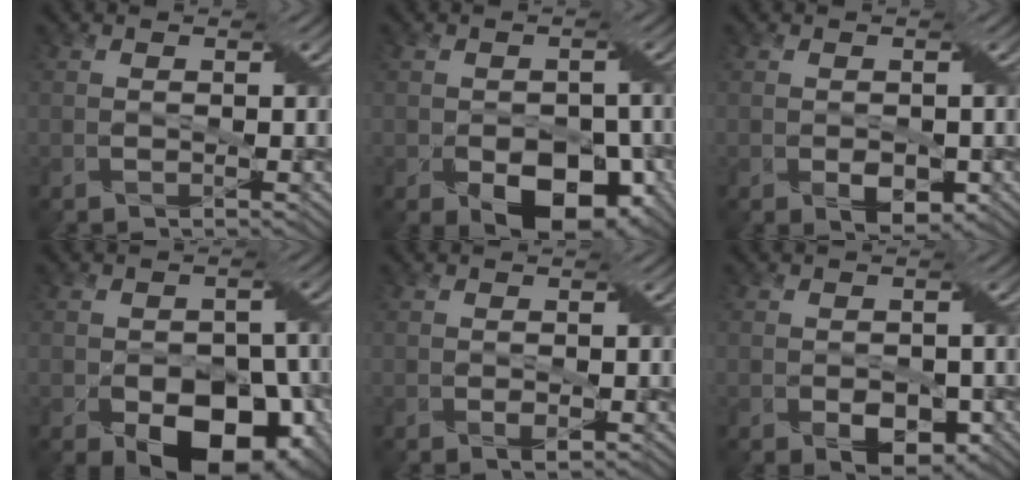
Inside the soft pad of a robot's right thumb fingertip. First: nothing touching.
{"total": 9.8, "force": [-4.0, 6.3, 6.4], "torque": [-0.101, -0.026, -0.053]}
{"total": 2.9, "force": [-0.8, 1.9, 2.1], "torque": [-0.042, -0.010, -0.011]}
{"total": 11.9, "force": [-5.4, 7.4, 7.6], "torque": [-0.105, -0.026, -0.076]}
{"total": 1.3, "force": [-0.1, 0.8, 1.0], "torque": [-0.023, -0.005, 0.001]}
{"total": 4.1, "force": [-1.4, 2.7, 2.7], "torque": [-0.041, -0.010, -0.022]}